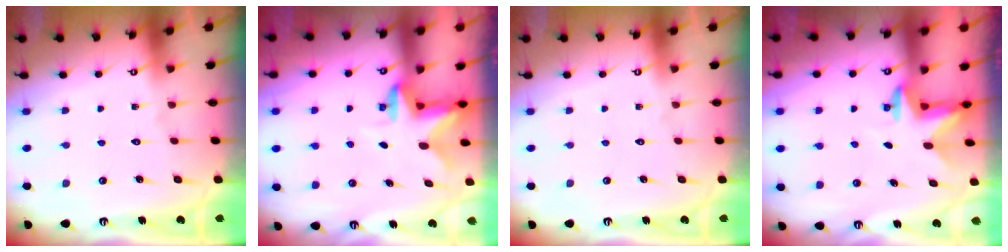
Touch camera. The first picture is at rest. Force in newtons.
{"total": 2.5, "press": 2.5, "slide": 0.5}
{"total": 0.0}
{"total": 2.7, "press": 2.6, "slide": 0.6}